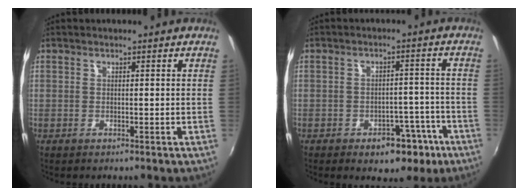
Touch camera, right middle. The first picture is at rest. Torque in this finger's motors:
{"motor_torque": [0.89, -1.25, 0.01, 0.02]}